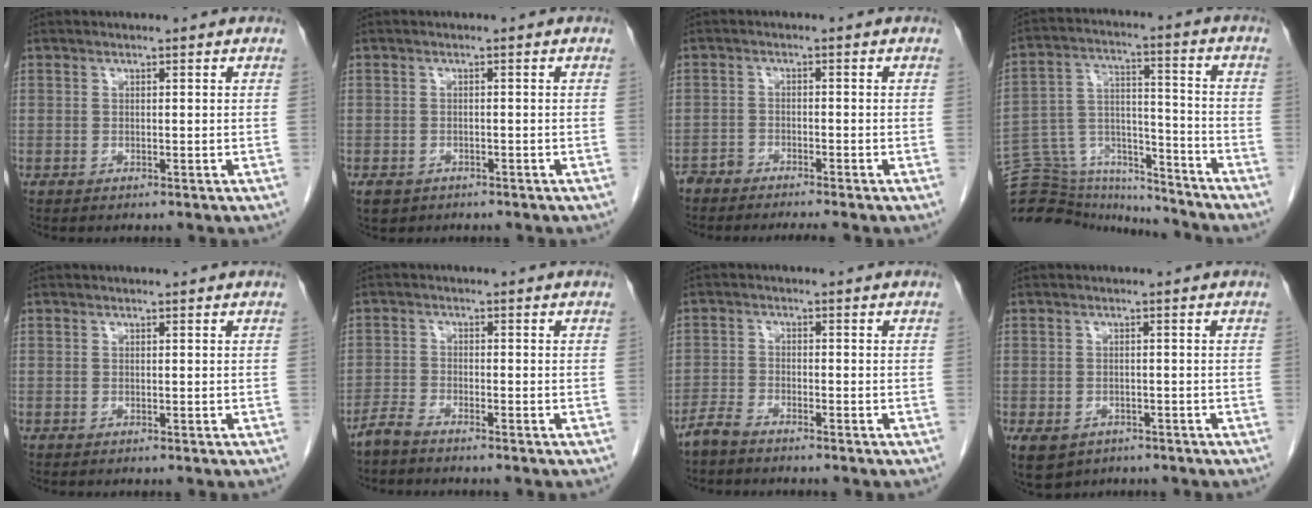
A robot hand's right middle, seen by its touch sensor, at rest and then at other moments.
{"total": 2.7, "force": [-1.9, 1.8, 0.7], "torque": [-0.017, 0.000, -0.025]}
{"total": 4.3, "force": [-4.0, 0.2, 1.4], "torque": [-0.012, -0.008, -0.068]}
{"total": 20.1, "force": [-18.9, 5.2, 4.4], "torque": [-0.115, 0.038, -0.299]}
{"total": 0.0}
{"total": 2.7, "force": [-2.5, 0.3, 1.0], "torque": [-0.025, -0.004, -0.050]}
{"total": 3.0, "force": [-2.7, 0.6, 1.0], "torque": [-0.025, -0.003, -0.054]}
{"total": 8.4, "force": [-4.9, 6.0, 3.3], "torque": [-0.083, -0.003, -0.065]}